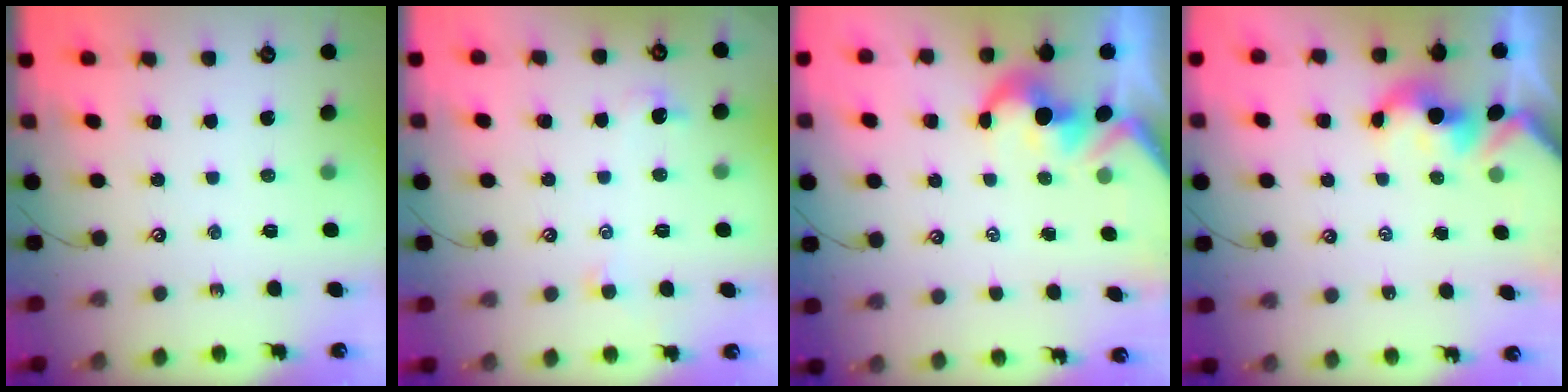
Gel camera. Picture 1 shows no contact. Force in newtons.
{"total": 0.7, "press": 0.4, "slide": 0.6}
{"total": 1.7, "press": 1.3, "slide": 1.0}
{"total": 1.7, "press": 1.6, "slide": 0.3}